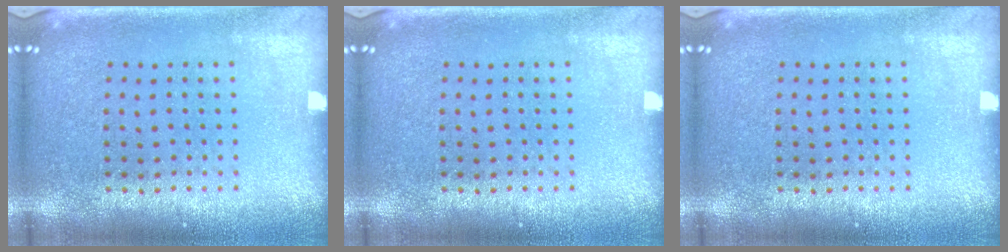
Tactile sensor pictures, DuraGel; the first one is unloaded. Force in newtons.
{"total": 0.0}
{"total": 0.0}